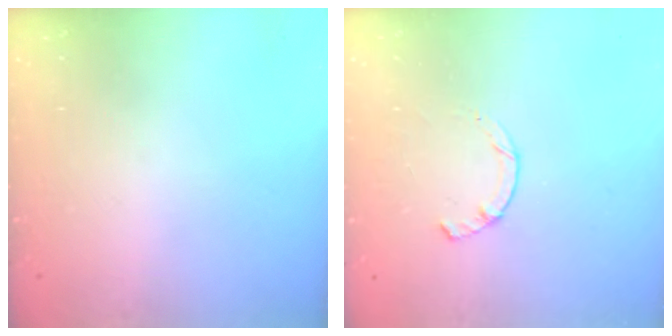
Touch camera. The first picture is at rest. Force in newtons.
{"total": 1.9, "press": 1.9, "slide": 0.3}